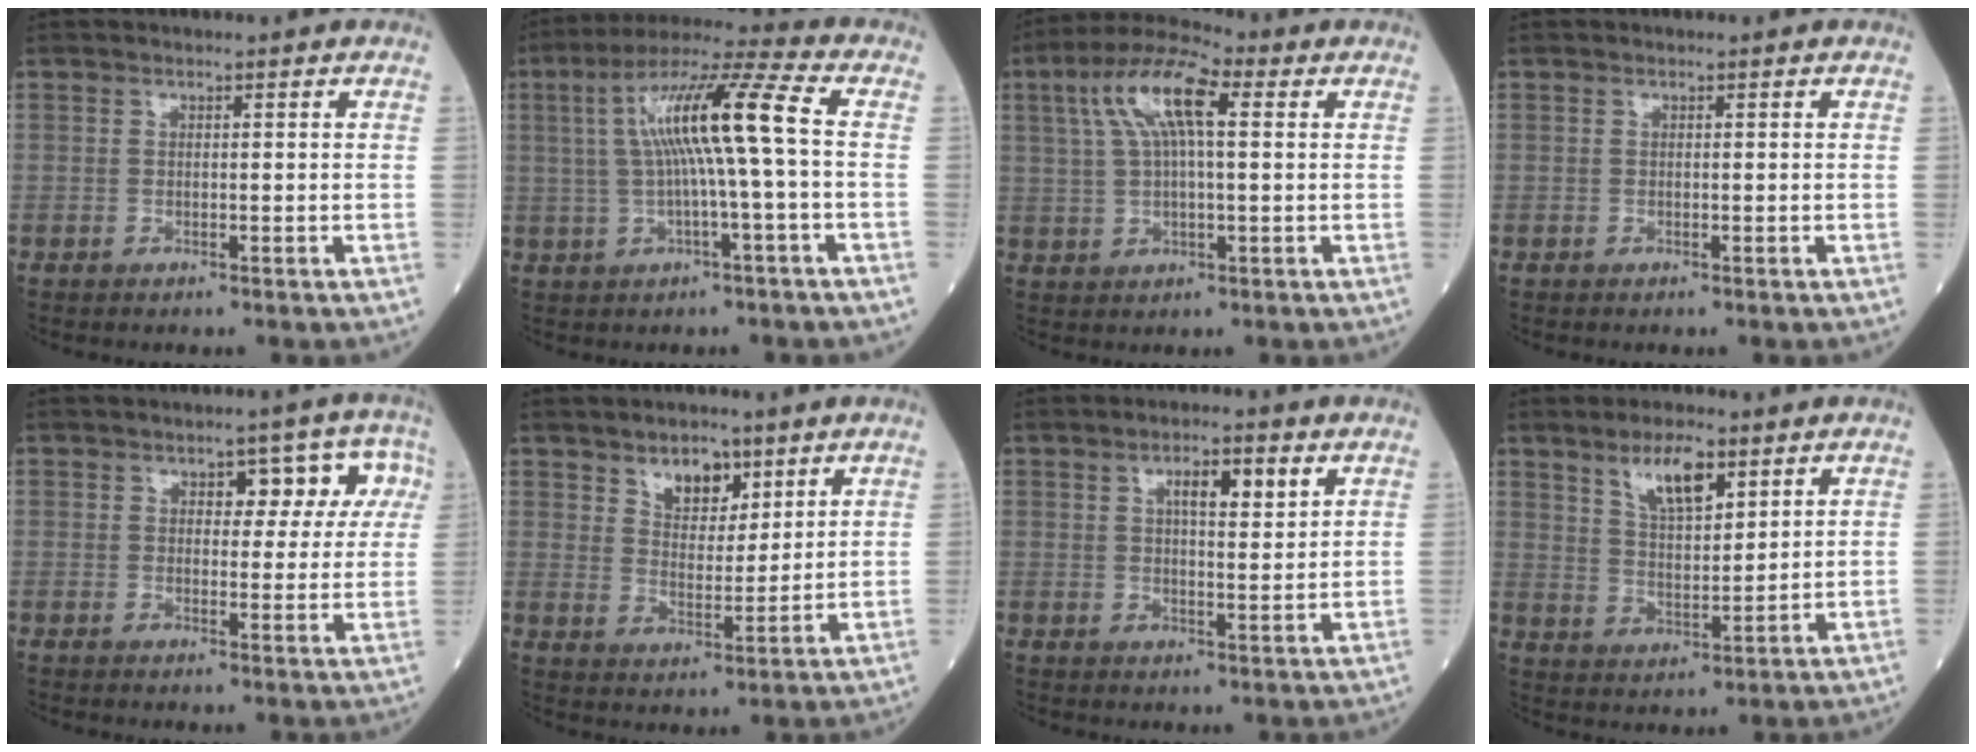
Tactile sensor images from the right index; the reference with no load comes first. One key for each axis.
{"total": 12.4, "fx": 0.9, "fy": -0.3, "fz": 12.4, "tx": -0.224, "ty": 0.028, "tz": 0.013}
{"total": 10.5, "fx": 3.3, "fy": 2.7, "fz": 9.6, "tx": -0.193, "ty": 0.031, "tz": 0.058}
{"total": 0.0}
{"total": 6.6, "fx": 2.4, "fy": 3.6, "fz": 5.0, "tx": -0.041, "ty": 0.026, "tz": 0.026}
{"total": 6.3, "fx": 4.0, "fy": 3.2, "fz": 3.6, "tx": -0.056, "ty": -0.001, "tz": 0.071}
{"total": 5.4, "fx": 2.6, "fy": 1.3, "fz": 4.6, "tx": -0.075, "ty": 0.005, "tz": 0.041}
{"total": 7.6, "fx": 4.6, "fy": 2.3, "fz": 5.5, "tx": -0.104, "ty": 0.001, "tz": 0.087}